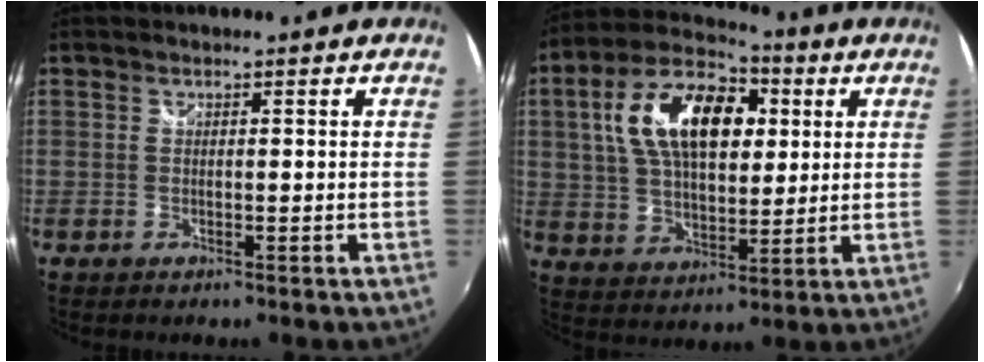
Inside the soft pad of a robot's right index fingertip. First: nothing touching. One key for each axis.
{"total": 18.4, "fx": 4.9, "fy": 10.3, "fz": 14.5, "tx": -0.274, "ty": 0.036, "tz": 0.084}